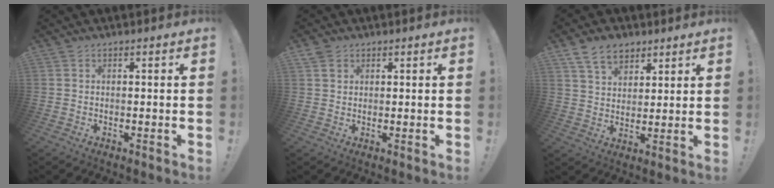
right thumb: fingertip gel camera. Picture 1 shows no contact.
{"total": 2.4, "force": [1.5, 1.7, 0.7], "torque": [-0.001, -0.007, 0.027]}
{"total": 10.0, "force": [6.3, 6.4, 4.3], "torque": [-0.074, -0.024, 0.123]}